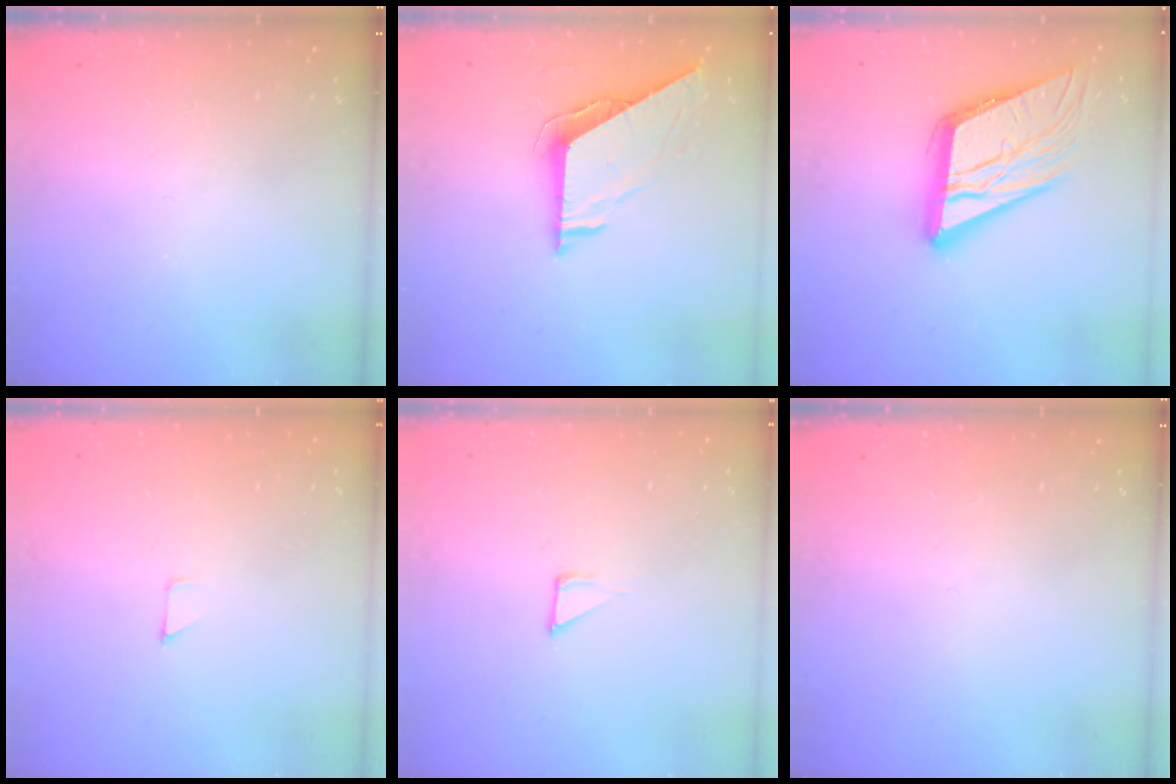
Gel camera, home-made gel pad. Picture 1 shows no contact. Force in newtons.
{"total": 7.6, "press": 7.6, "slide": 0.7}
{"total": 20.0, "press": 19.7, "slide": 3.6}
{"total": 2.7, "press": 2.7, "slide": 0.2}
{"total": 4.8, "press": 4.8, "slide": 0.4}
{"total": 0.0}